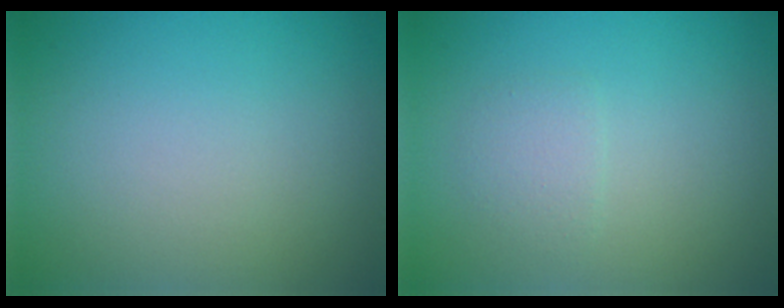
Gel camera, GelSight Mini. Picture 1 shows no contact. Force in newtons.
{"total": 1.3, "press": 1.3, "slide": 0.1}